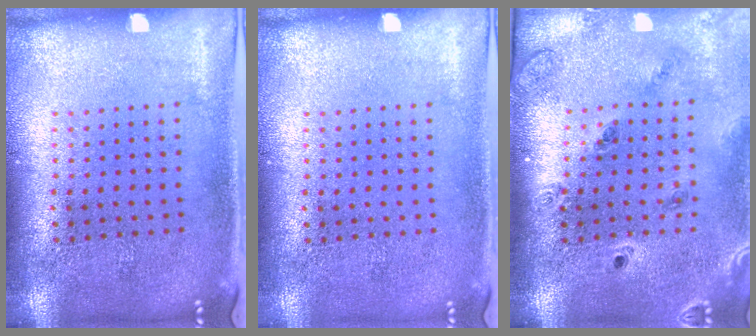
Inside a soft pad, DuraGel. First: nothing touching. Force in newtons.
{"total": 0.0}
{"total": 1.4, "press": 1.4, "slide": 0.2}